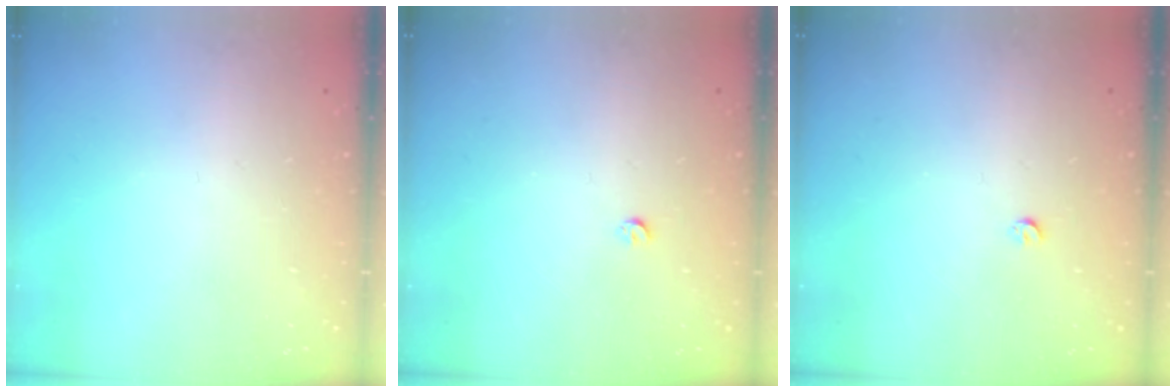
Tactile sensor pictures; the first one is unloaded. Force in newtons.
{"total": 2.8, "press": 2.8, "slide": 0.5}
{"total": 2.8, "press": 2.8, "slide": 0.5}